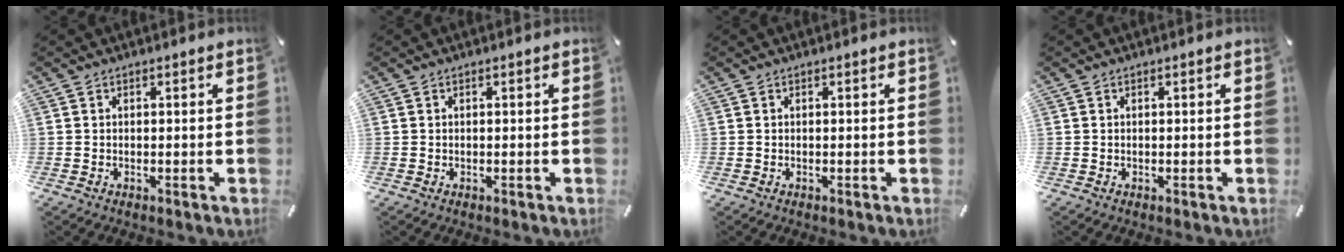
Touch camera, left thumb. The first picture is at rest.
{"total": 0.0}
{"total": 0.0}
{"total": 0.0}